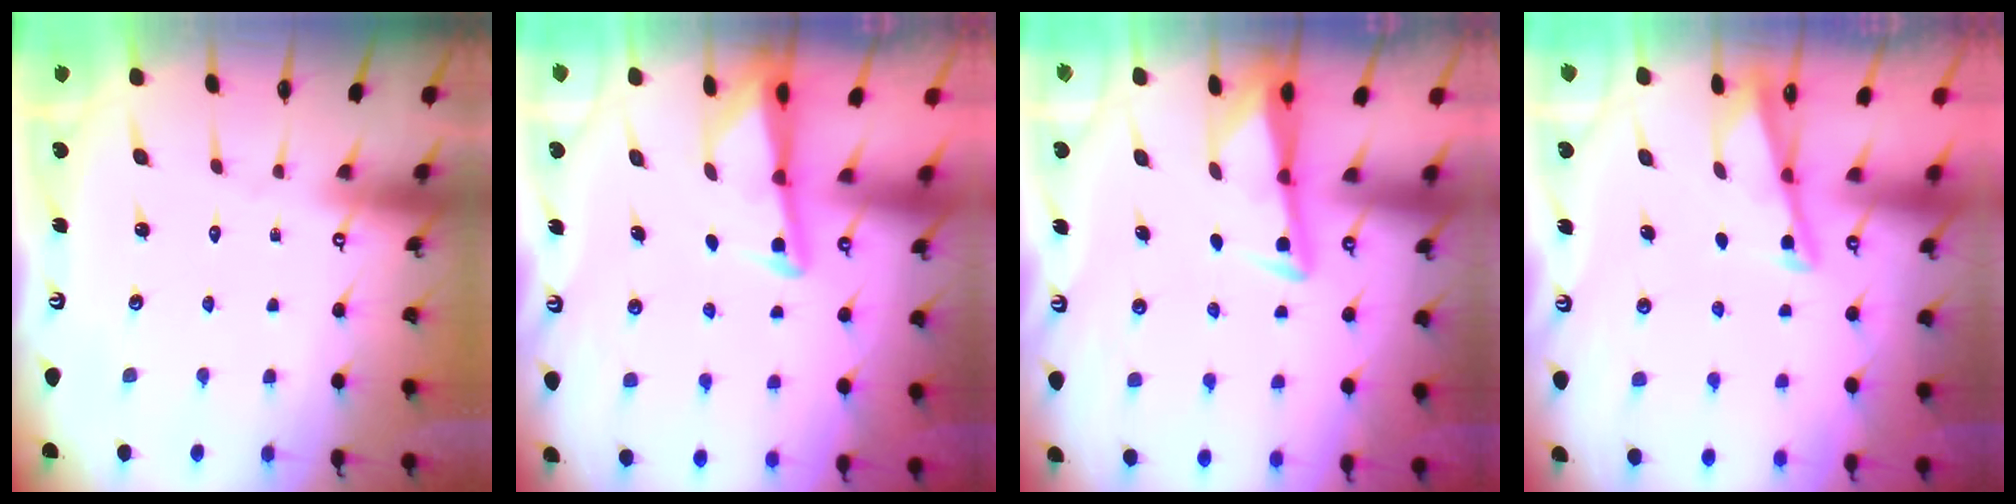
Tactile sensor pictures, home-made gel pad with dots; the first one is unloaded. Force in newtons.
{"total": 3.0, "press": 3.0, "slide": 0.3}
{"total": 3.1, "press": 3.1, "slide": 0.4}
{"total": 2.9, "press": 2.9, "slide": 0.2}